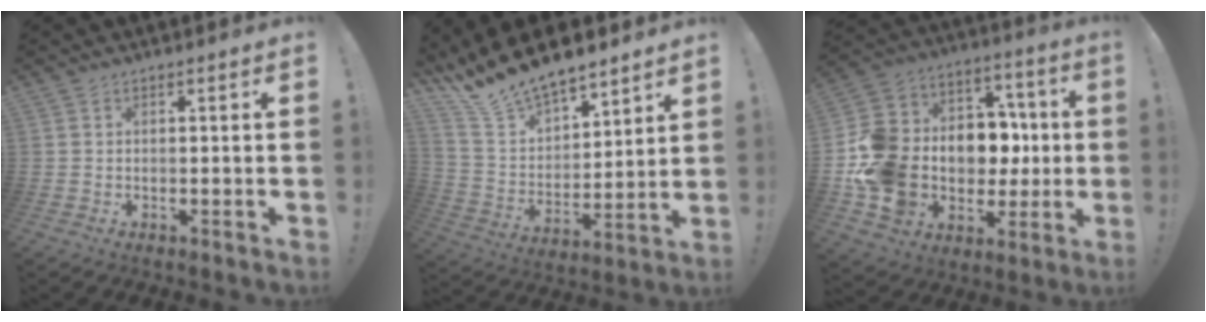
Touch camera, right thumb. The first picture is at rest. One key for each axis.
{"total": 14.6, "fx": 13.0, "fy": 4.8, "fz": 4.6, "tx": -0.104, "ty": -0.105, "tz": 0.241}
{"total": 19.5, "fx": -2.3, "fy": 16.4, "fz": 10.2, "tx": -0.187, "ty": 0.018, "tz": -0.003}